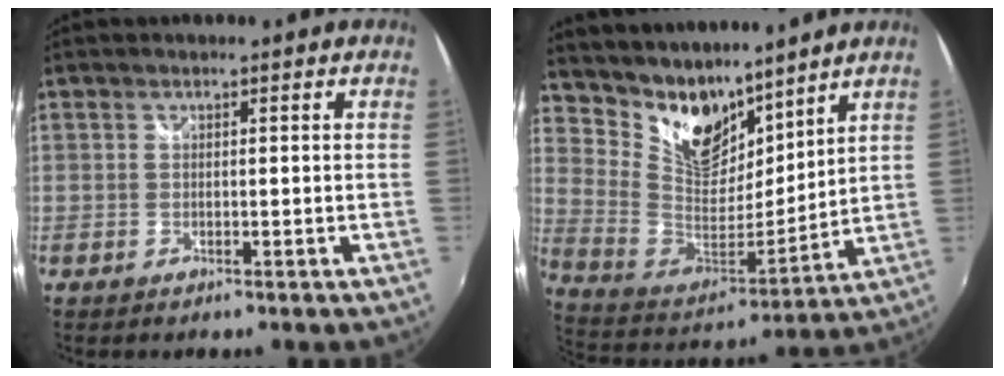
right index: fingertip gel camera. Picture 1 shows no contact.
{"total": 16.7, "force": [12.6, 8.8, 6.6], "torque": [-0.156, 0.002, 0.250]}